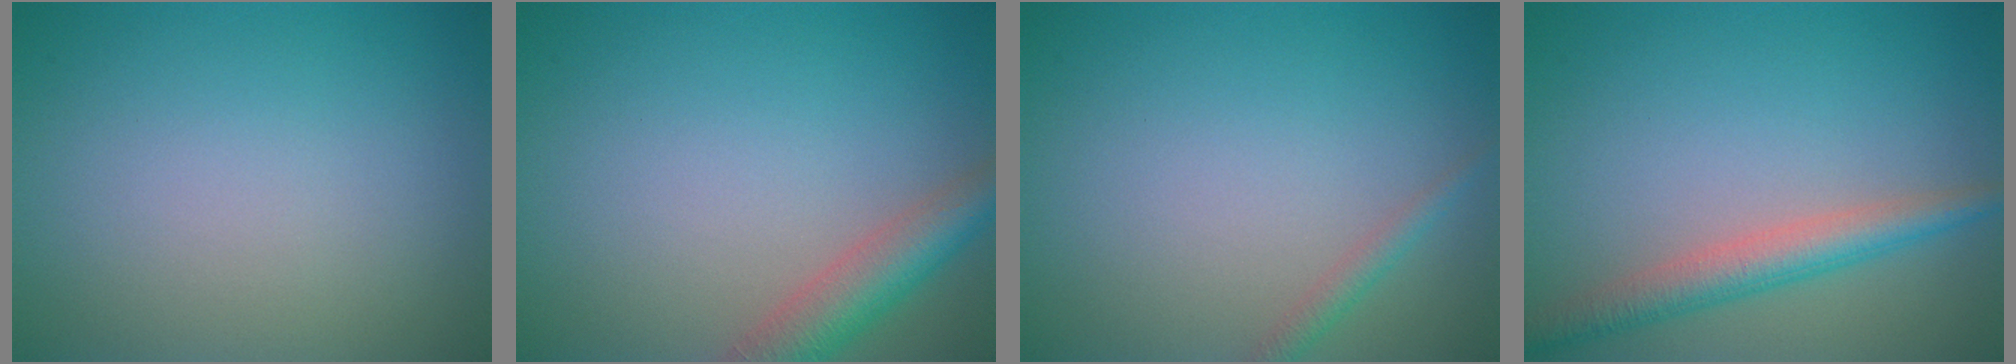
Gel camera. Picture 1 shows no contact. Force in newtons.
{"total": 4.3, "press": 4.2, "slide": 0.2}
{"total": 1.2, "press": 1.2, "slide": 0.1}
{"total": 3.6, "press": 3.6, "slide": 0.1}